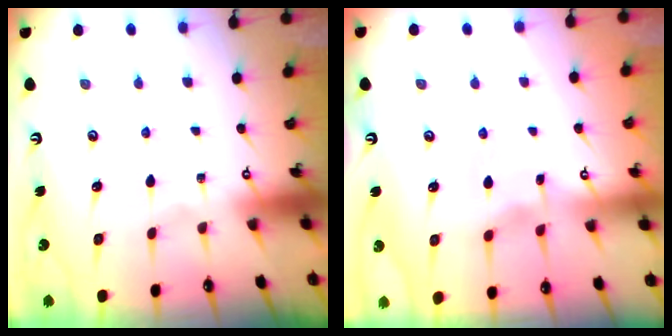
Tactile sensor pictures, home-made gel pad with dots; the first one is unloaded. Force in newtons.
{"total": 3.7, "press": 3.6, "slide": 0.4}